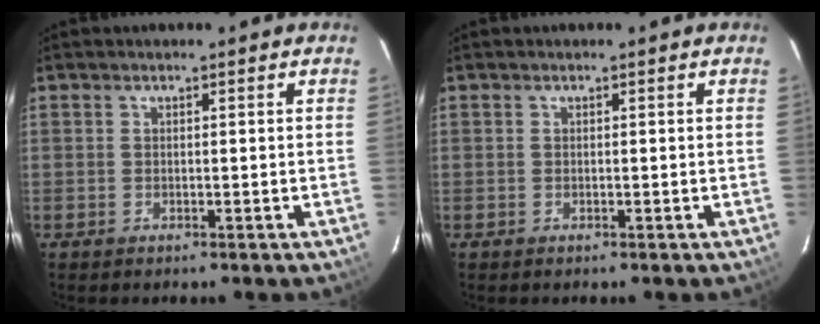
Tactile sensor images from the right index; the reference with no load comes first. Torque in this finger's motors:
{"motor_torque": [0.00, 0.00, 0.00, 0.00]}